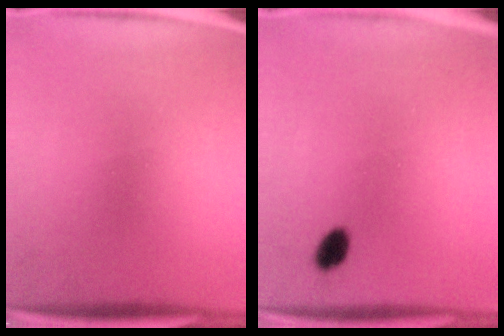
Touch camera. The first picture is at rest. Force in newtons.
{"total": 2.9}